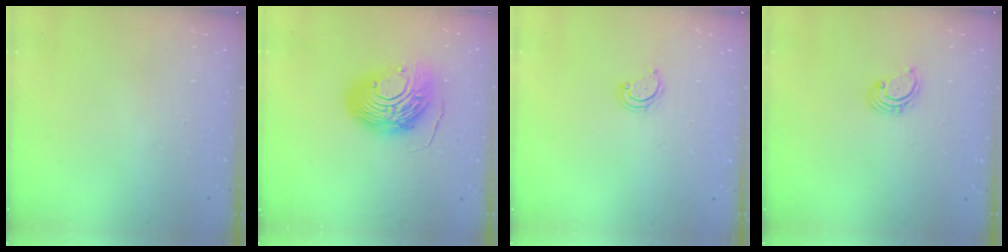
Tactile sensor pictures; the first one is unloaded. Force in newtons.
{"total": 16.1, "press": 16.0, "slide": 1.6}
{"total": 4.0, "press": 3.9, "slide": 0.4}
{"total": 1.9, "press": 1.8, "slide": 0.2}